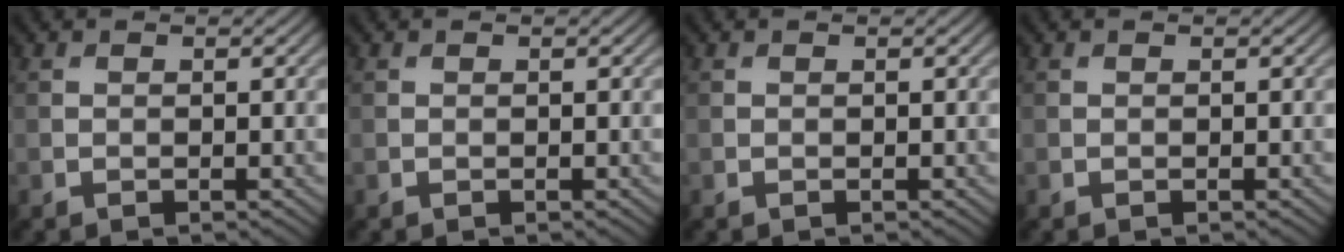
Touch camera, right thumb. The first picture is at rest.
{"total": 0.0}
{"total": 0.0}
{"total": 0.0}